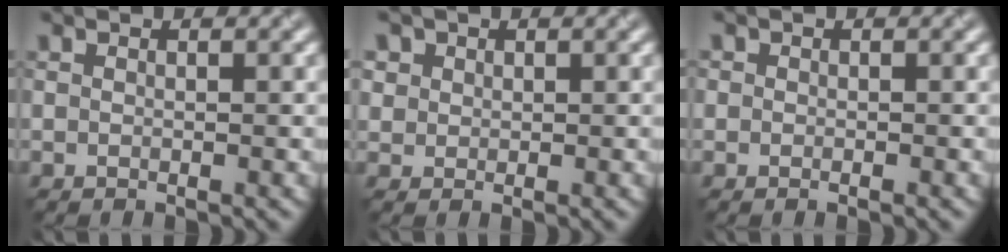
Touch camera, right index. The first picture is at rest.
{"total": 1.1, "force": [0.5, 0.9, -0.4], "torque": [-0.004, 0.007, 0.014]}
{"total": 0.7, "force": [-0.6, 0.0, -0.4], "torque": [0.001, 0.000, -0.001]}